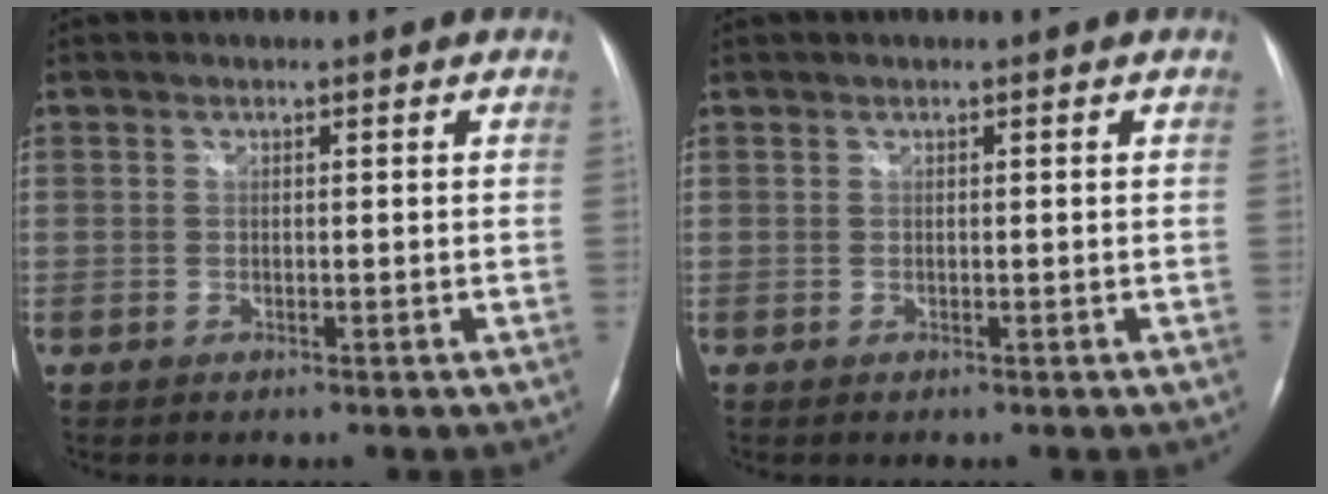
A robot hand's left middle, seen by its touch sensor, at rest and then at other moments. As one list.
[{"total": 0.0}]